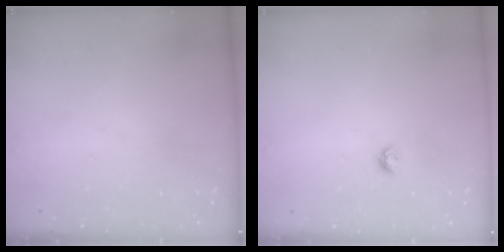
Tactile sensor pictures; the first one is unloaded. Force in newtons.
{"total": 3.6, "press": 3.5, "slide": 0.3}